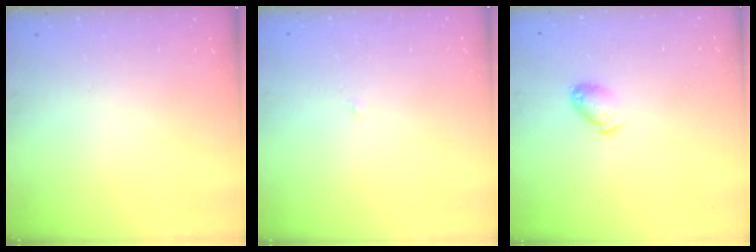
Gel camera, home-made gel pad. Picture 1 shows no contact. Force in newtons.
{"total": 1.9, "press": 1.9, "slide": 0.3}
{"total": 6.2, "press": 6.1, "slide": 0.9}